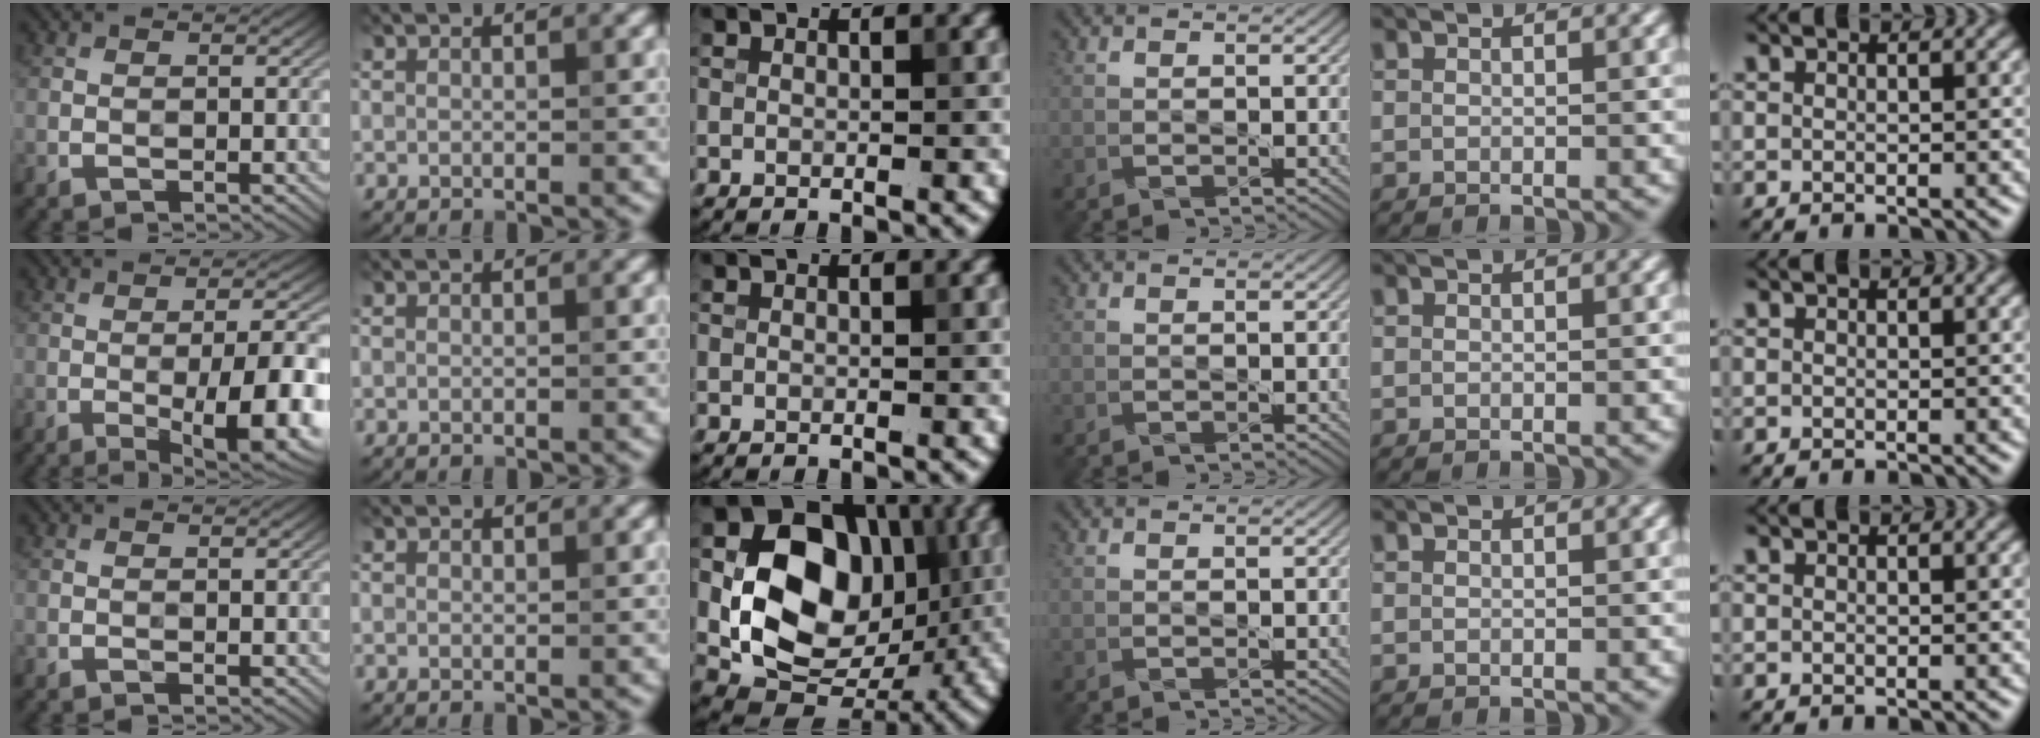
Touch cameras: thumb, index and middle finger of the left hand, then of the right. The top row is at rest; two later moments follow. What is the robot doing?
{"motion": "pour", "object": "kettle"}